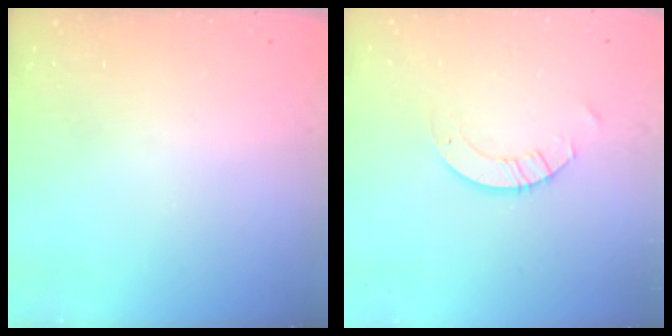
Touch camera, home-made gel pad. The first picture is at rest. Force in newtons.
{"total": 3.5, "press": 3.5, "slide": 0.3}